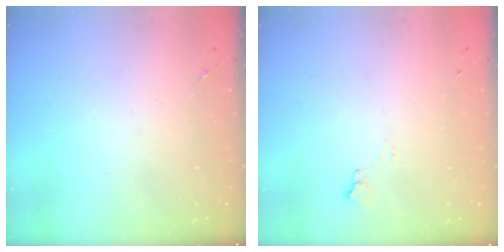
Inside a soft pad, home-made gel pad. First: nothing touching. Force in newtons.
{"total": 4.6, "press": 4.5, "slide": 0.6}